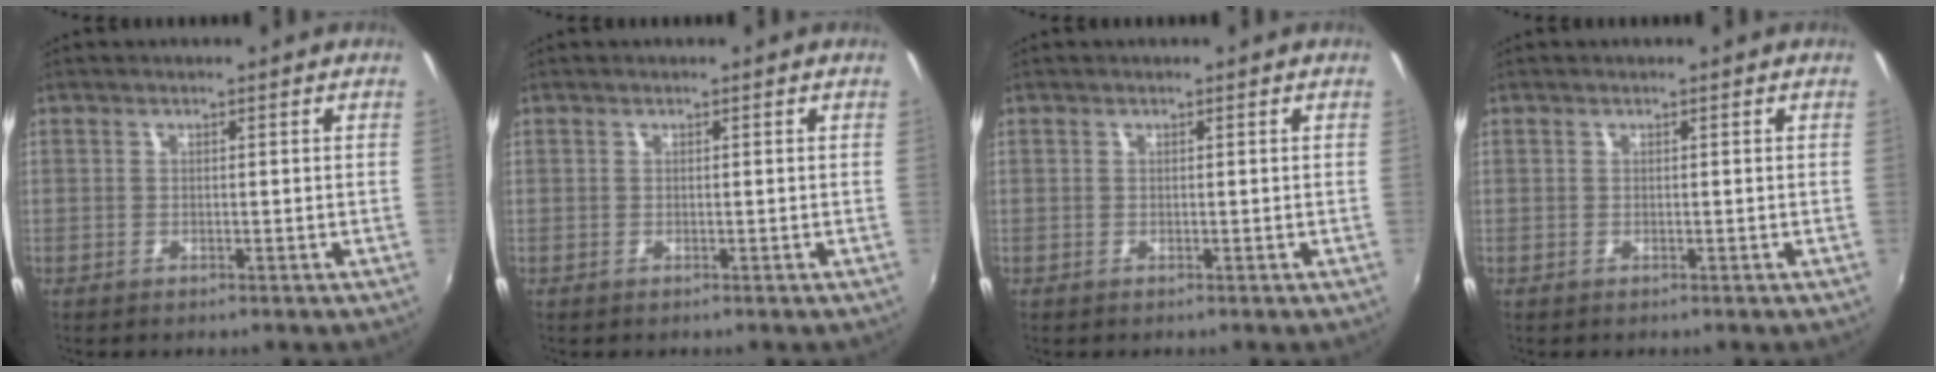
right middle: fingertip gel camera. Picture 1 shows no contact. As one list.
[{"total": 0.0}, {"total": 0.0}, {"total": 0.0}]